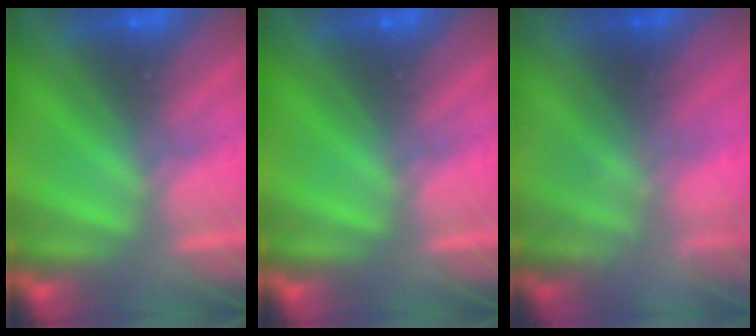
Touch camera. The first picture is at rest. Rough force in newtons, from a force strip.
{"total": 0.0}
{"total": 1.6}